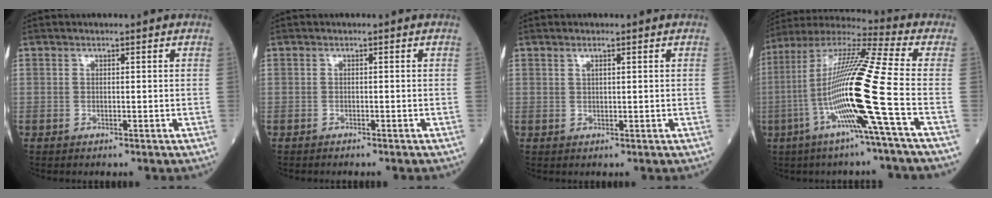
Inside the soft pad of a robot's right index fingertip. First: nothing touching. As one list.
[{"total": 1.3, "force": [-1.2, 0.1, 0.5], "torque": [-0.008, 0.000, -0.015]}, {"total": 0.9, "force": [0.6, 0.1, 0.7], "torque": [-0.015, 0.002, 0.011]}, {"total": 18.0, "force": [-4.8, -2.0, 17.2], "torque": [-0.335, -0.008, -0.105]}]